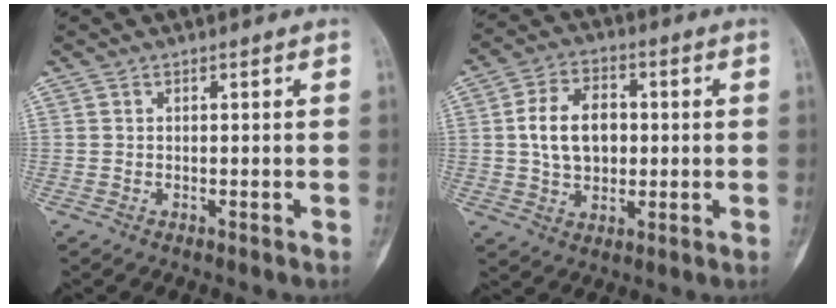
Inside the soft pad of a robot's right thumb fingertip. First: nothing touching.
{"total": 10.5, "force": [0.8, 7.3, 7.5], "torque": [-0.110, 0.007, 0.014]}